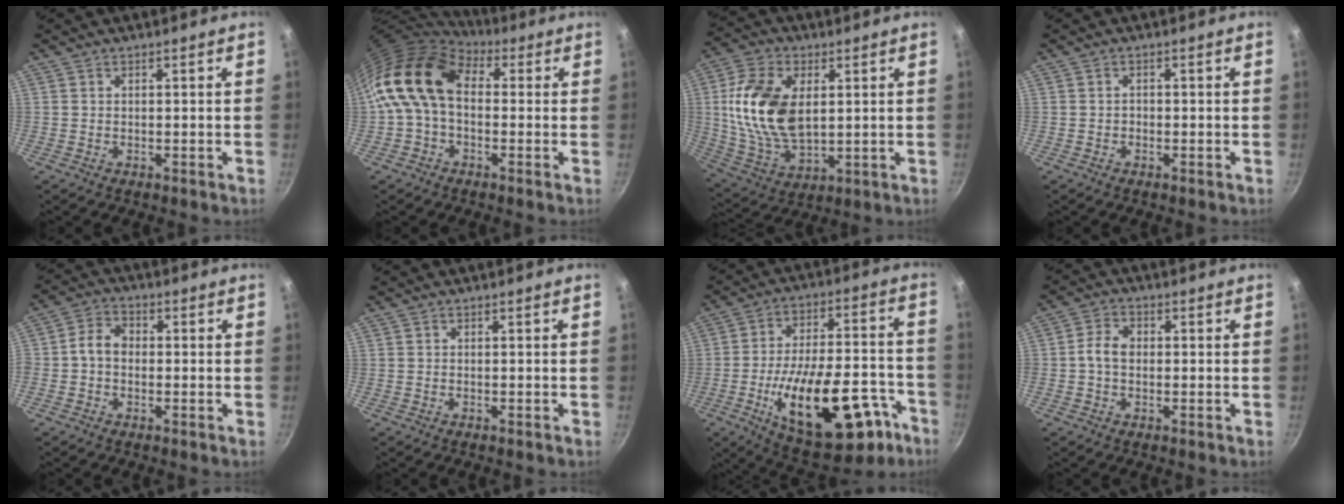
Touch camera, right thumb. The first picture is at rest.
{"total": 13.6, "force": [1.0, 9.3, 9.9], "torque": [-0.161, 0.026, -0.002]}
{"total": 17.2, "force": [2.8, 10.4, 13.4], "torque": [-0.244, -0.009, 0.061]}
{"total": 0.7, "force": [-0.4, 0.6, 0.3], "torque": [-0.006, 0.002, -0.007]}
{"total": 4.7, "force": [-0.7, 3.6, 3.0], "torque": [-0.042, 0.019, -0.027]}
{"total": 0.0}
{"total": 26.5, "force": [-11.1, 12.3, 20.7], "torque": [-0.279, 0.050, -0.148]}
{"total": 4.3, "force": [-0.3, 3.0, 3.0], "torque": [-0.057, 0.015, -0.015]}